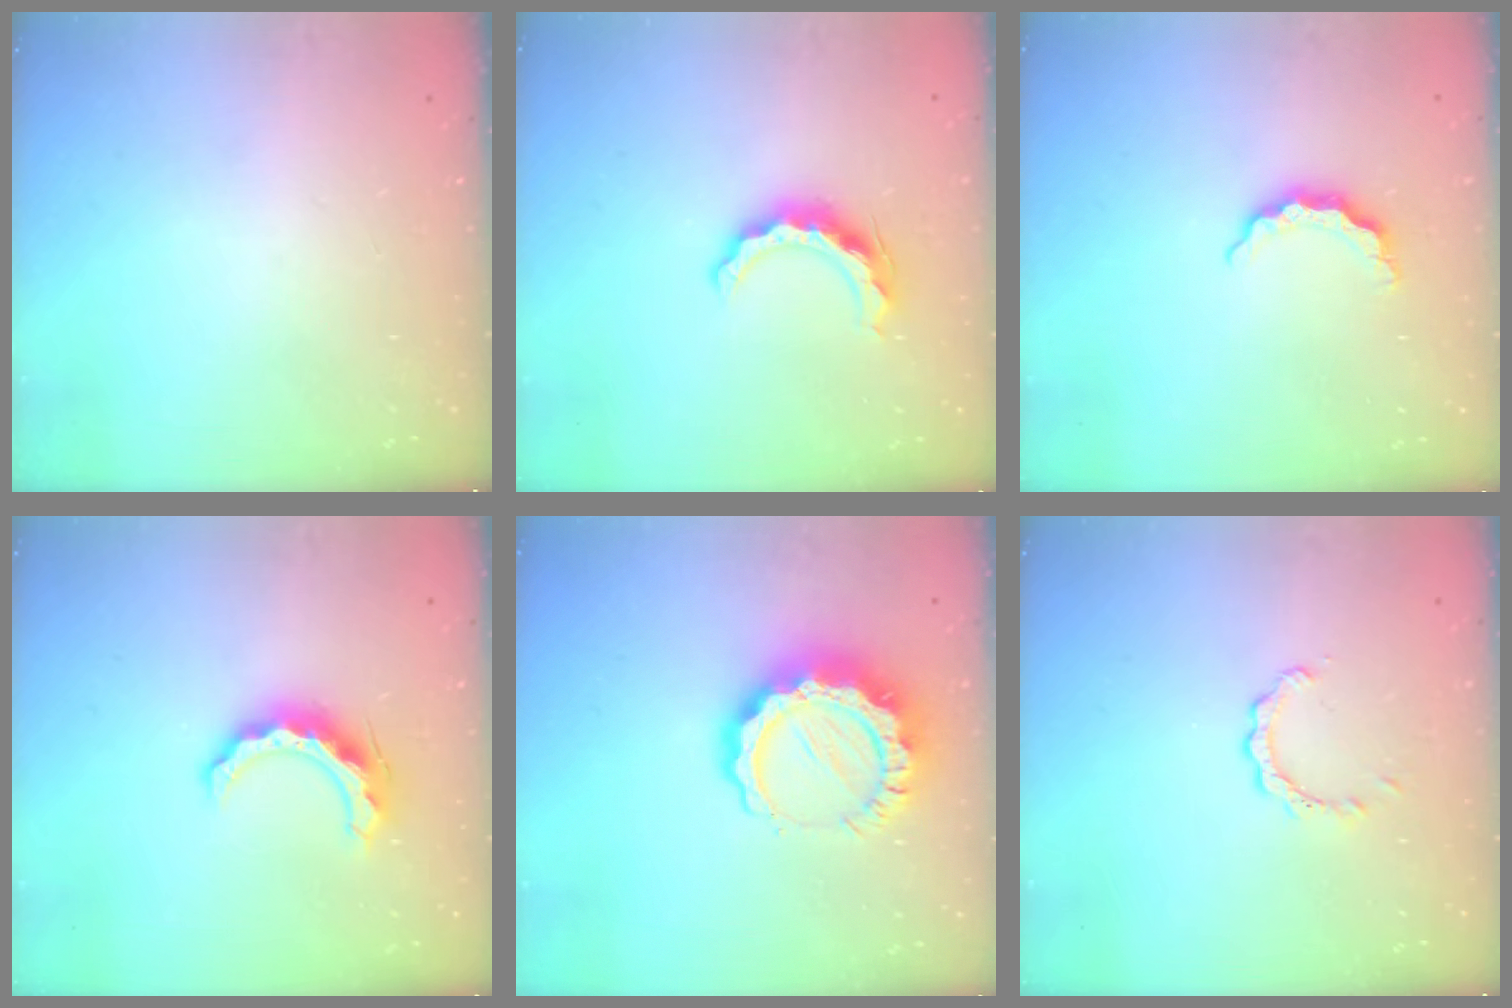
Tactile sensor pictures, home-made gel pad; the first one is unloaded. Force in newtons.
{"total": 10.0, "press": 10.0, "slide": 1.3}
{"total": 5.3, "press": 5.2, "slide": 0.8}
{"total": 11.2, "press": 11.2, "slide": 0.6}
{"total": 12.9, "press": 12.9, "slide": 1.0}
{"total": 2.0, "press": 2.0, "slide": 0.2}